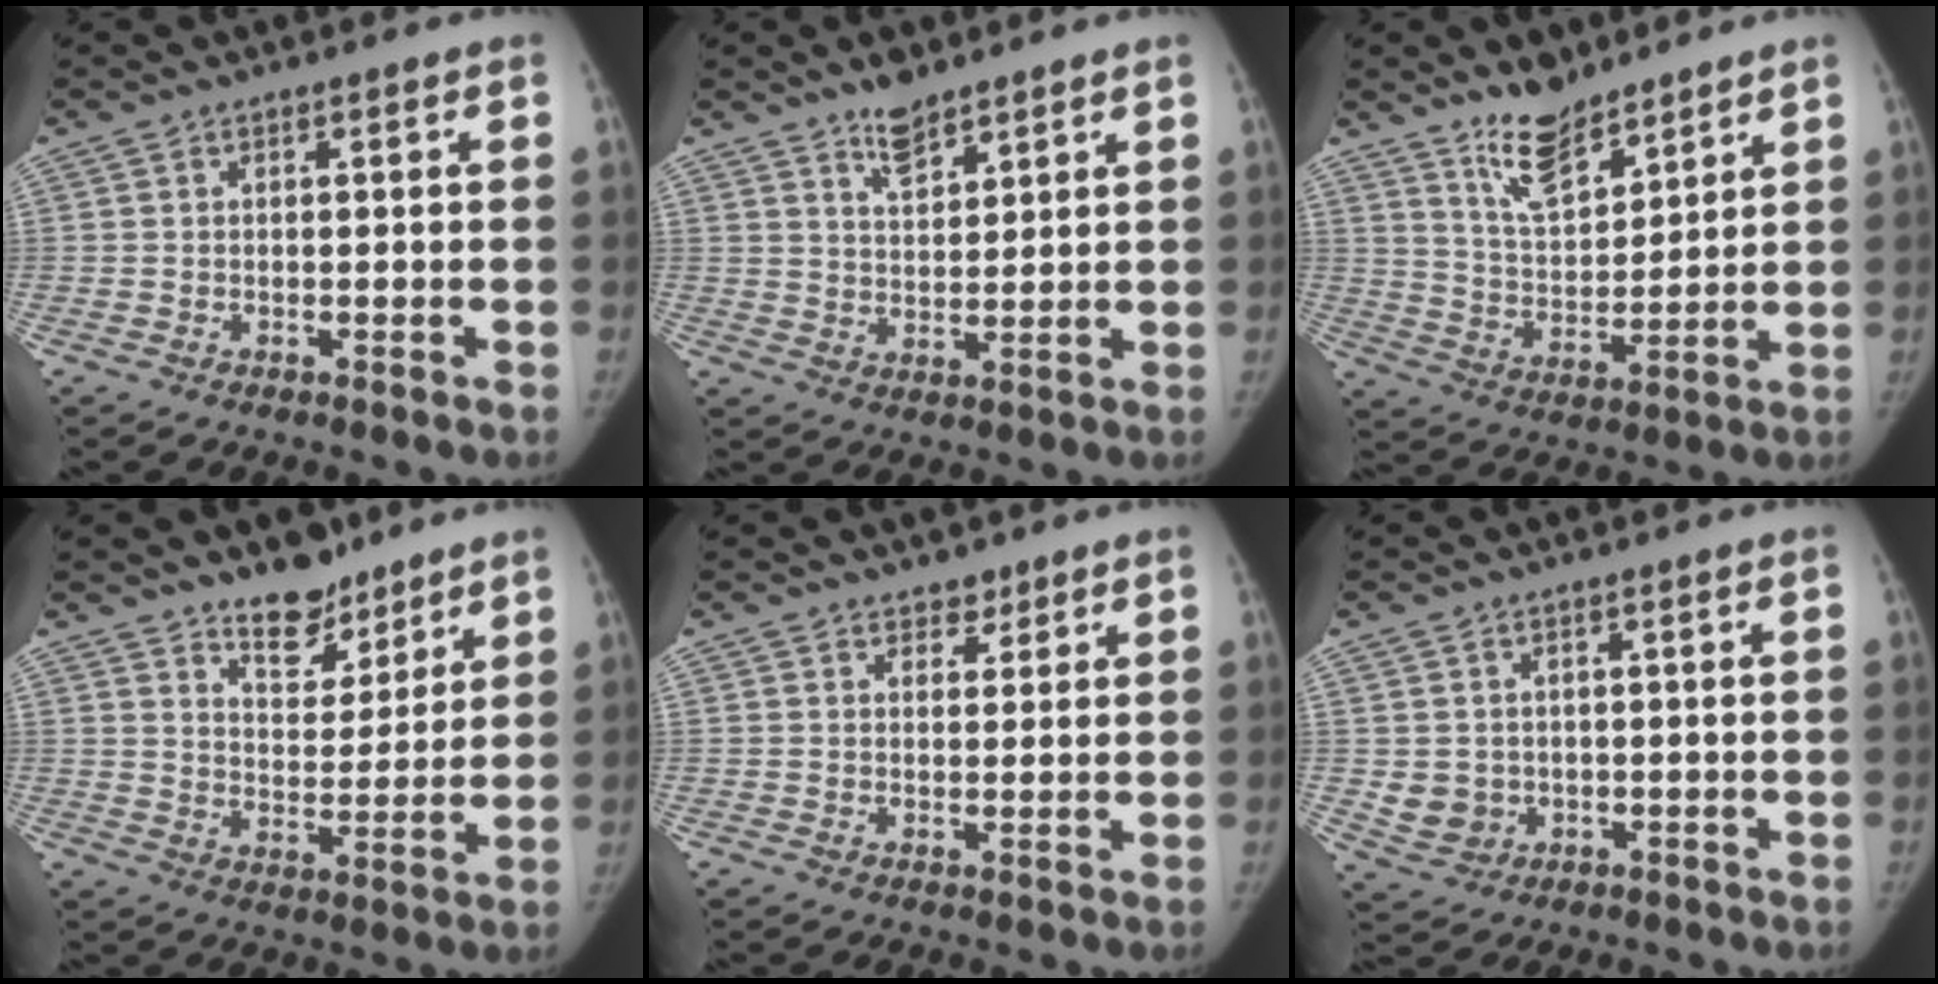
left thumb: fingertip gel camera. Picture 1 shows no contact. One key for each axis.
{"total": 5.5, "fx": 4.4, "fy": 2.1, "fz": 2.5, "tx": -0.027, "ty": -0.035, "tz": 0.079}
{"total": 9.8, "fx": 7.7, "fy": 3.8, "fz": 4.7, "tx": -0.060, "ty": -0.066, "tz": 0.150}
{"total": 9.6, "fx": 7.6, "fy": 4.8, "fz": 3.5, "tx": -0.024, "ty": -0.056, "tz": 0.128}
{"total": 2.5, "fx": 2.0, "fy": 1.5, "fz": 0.5, "tx": 0.013, "ty": -0.012, "tz": 0.025}
{"total": 4.2, "fx": 0.2, "fy": 3.8, "fz": 1.6, "tx": -0.018, "ty": -0.004, "tz": 0.017}